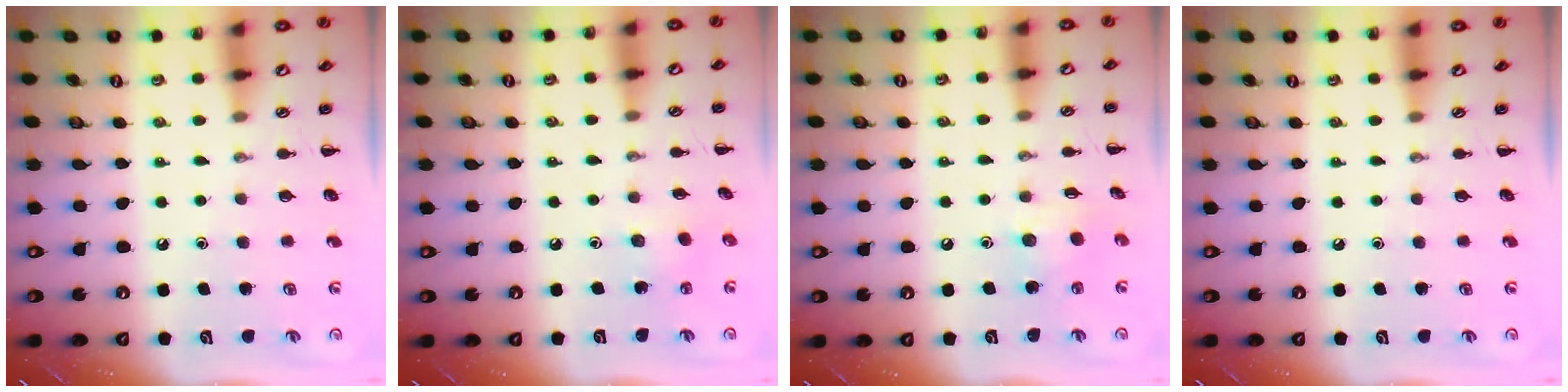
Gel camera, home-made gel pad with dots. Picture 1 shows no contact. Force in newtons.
{"total": 3.3, "press": 3.2, "slide": 1.1}
{"total": 6.3, "press": 6.2, "slide": 0.7}
{"total": 0.0}